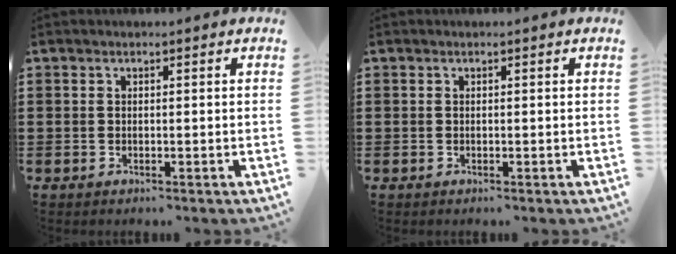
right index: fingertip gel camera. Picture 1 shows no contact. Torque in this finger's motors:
{"motor_torque": [0.00, 0.00, 0.00, 0.00]}